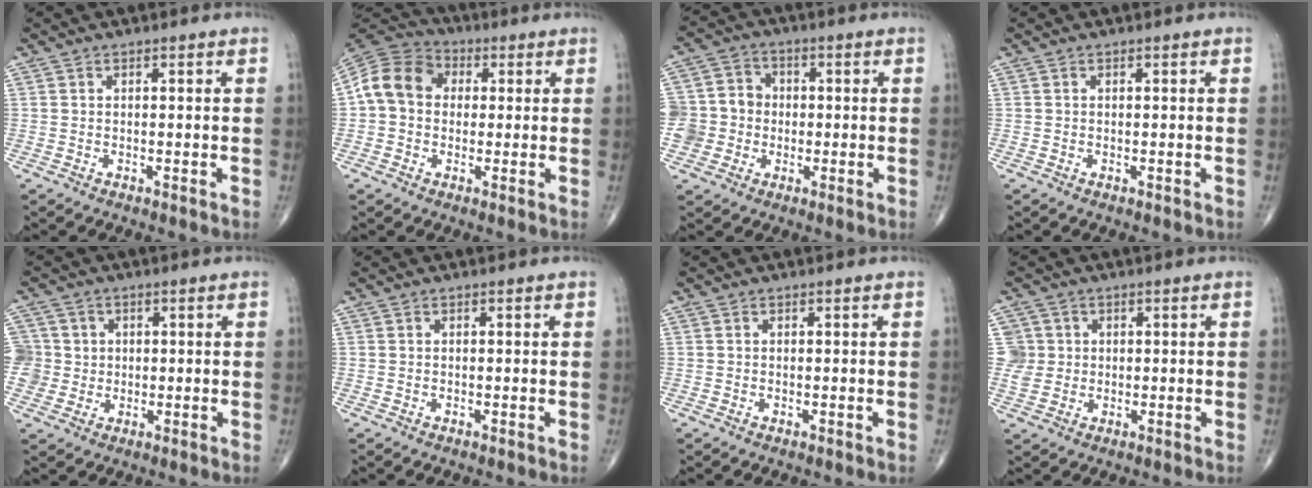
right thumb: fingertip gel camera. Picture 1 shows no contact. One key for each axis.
{"total": 10.9, "fx": 0.9, "fy": 9.0, "fz": 6.1, "tx": -0.100, "ty": 0.030, "tz": 0.001}
{"total": 9.4, "fx": -1.3, "fy": 8.9, "fz": 2.6, "tx": -0.023, "ty": 0.025, "tz": -0.027}
{"total": 0.0}
{"total": 6.1, "fx": 0.5, "fy": 6.1, "fz": 0.2, "tx": 0.028, "ty": 0.012, "tz": 0.007}
{"total": 0.0}
{"total": 0.0}
{"total": 4.4, "fx": 0.7, "fy": 4.3, "fz": 0.3, "tx": 0.022, "ty": 0.003, "tz": 0.011}